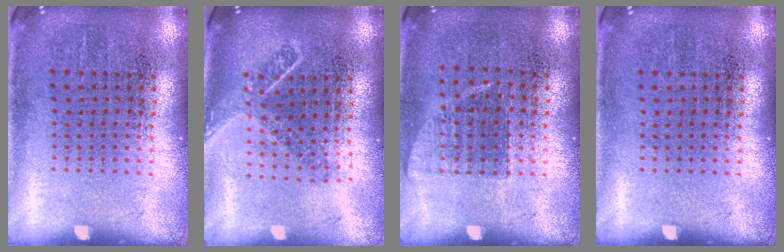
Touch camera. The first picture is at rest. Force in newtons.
{"total": 1.8, "press": 1.3, "slide": 1.2}
{"total": 0.7, "press": 0.6, "slide": 0.2}
{"total": 0.0}